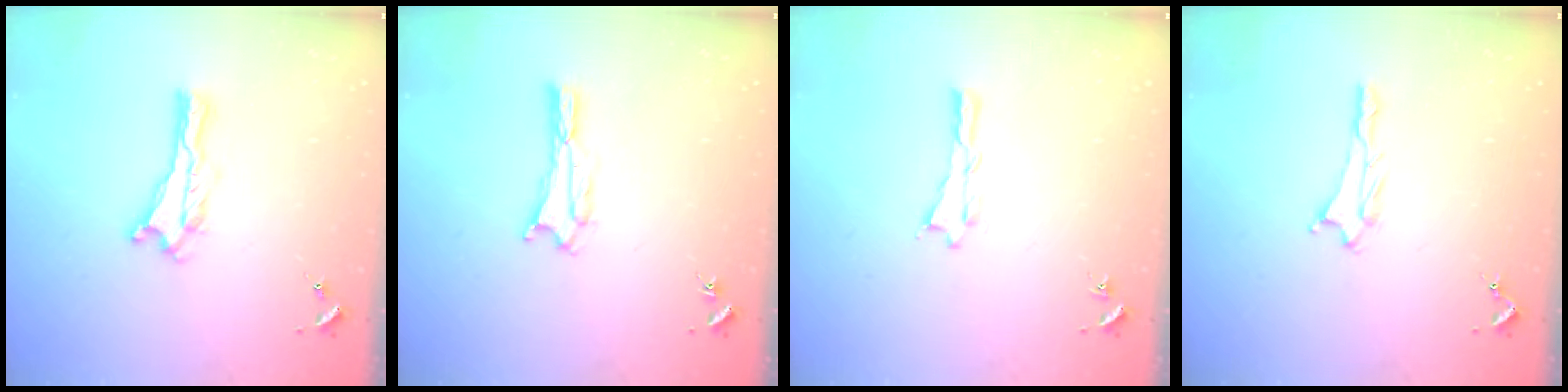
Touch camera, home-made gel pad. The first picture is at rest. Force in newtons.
{"total": 1.7, "press": 1.7, "slide": 0.3}
{"total": 0.0}
{"total": 1.2, "press": 1.2, "slide": 0.1}